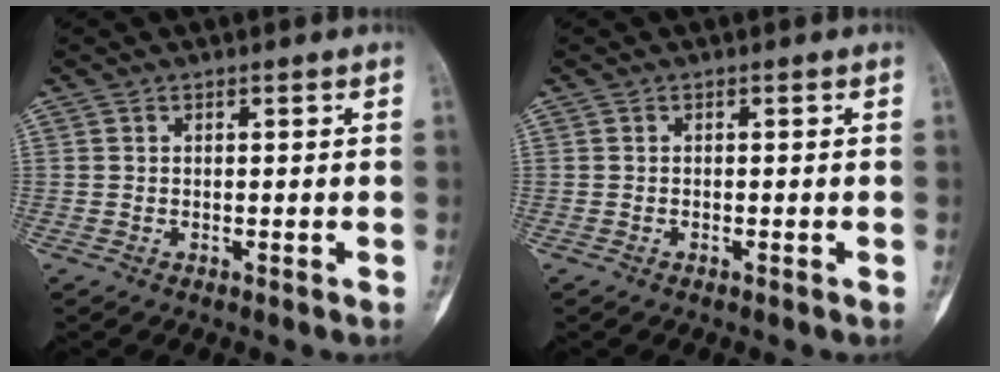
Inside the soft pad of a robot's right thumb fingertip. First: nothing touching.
{"total": 0.0}